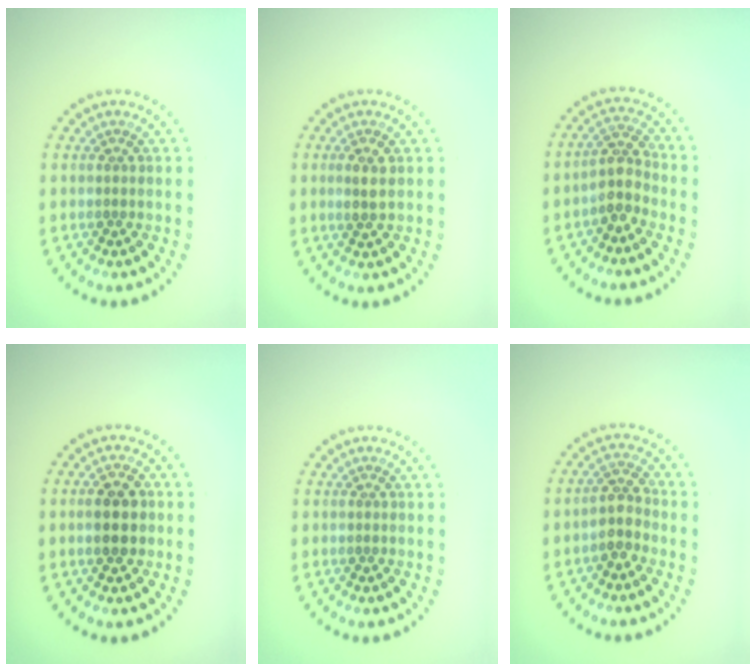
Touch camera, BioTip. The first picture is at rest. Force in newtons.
{"total": 1.6, "press": 1.5, "slide": 0.5}
{"total": 2.8, "press": 2.3, "slide": 1.7}
{"total": 2.9, "press": 2.9, "slide": 0.1}
{"total": 0.0}
{"total": 2.3, "press": 2.0, "slide": 1.2}